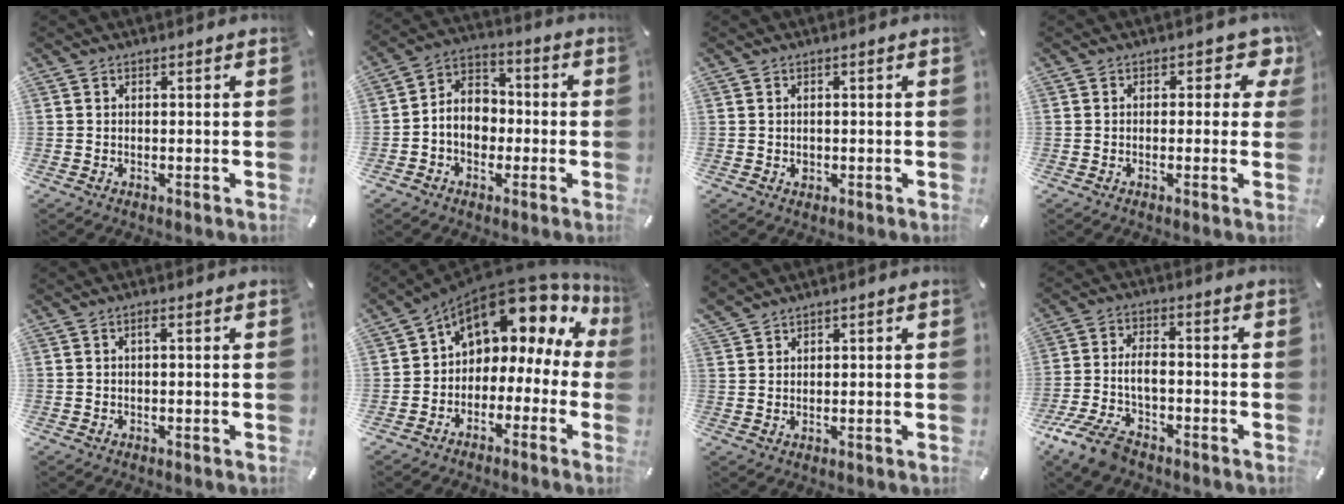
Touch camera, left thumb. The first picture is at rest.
{"total": 7.7, "force": [-2.0, 6.6, 3.4], "torque": [-0.079, 0.019, -0.039]}
{"total": 1.0, "force": [-0.1, 1.0, 0.4], "torque": [-0.008, 0.004, -0.002]}
{"total": 4.4, "force": [1.3, 2.8, 3.1], "torque": [-0.027, -0.009, 0.014]}
{"total": 1.1, "force": [0.1, 0.1, 1.1], "torque": [-0.019, -0.001, 0.001]}
{"total": 11.6, "force": [7.9, 6.0, 5.9], "torque": [-0.098, -0.077, 0.131]}
{"total": 2.1, "force": [2.0, 0.4, 0.5], "torque": [-0.012, -0.006, 0.039]}
{"total": 9.3, "force": [-4.5, 5.1, 6.2], "torque": [-0.143, 0.012, -0.088]}